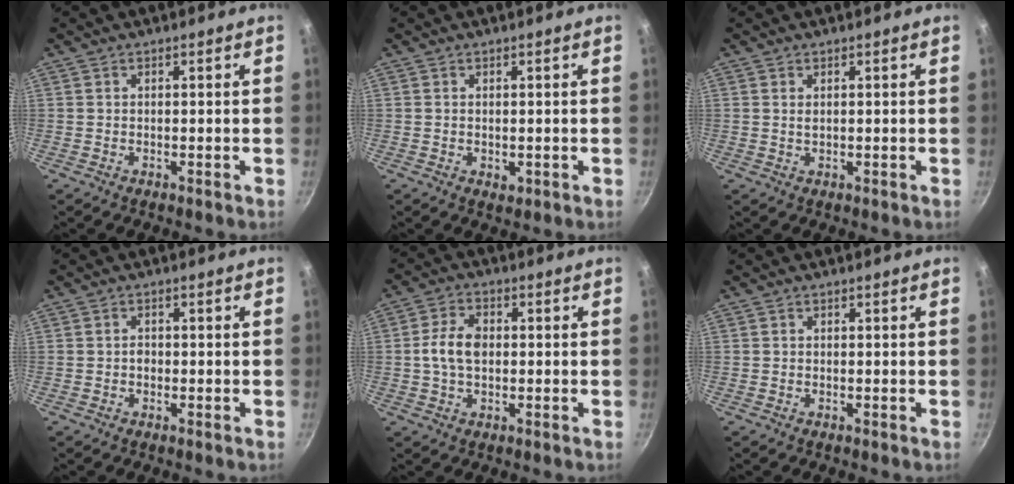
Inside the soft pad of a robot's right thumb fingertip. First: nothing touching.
{"total": 1.4, "force": [0.0, 1.0, 1.0], "torque": [-0.013, -0.003, 0.001]}
{"total": 1.1, "force": [0.4, 0.6, 0.8], "torque": [-0.015, 0.001, 0.007]}
{"total": 1.3, "force": [-0.3, 1.1, 0.7], "torque": [-0.009, 0.006, -0.005]}
{"total": 6.8, "force": [0.1, 4.5, 5.1], "torque": [-0.092, 0.016, -0.005]}
{"total": 0.0}